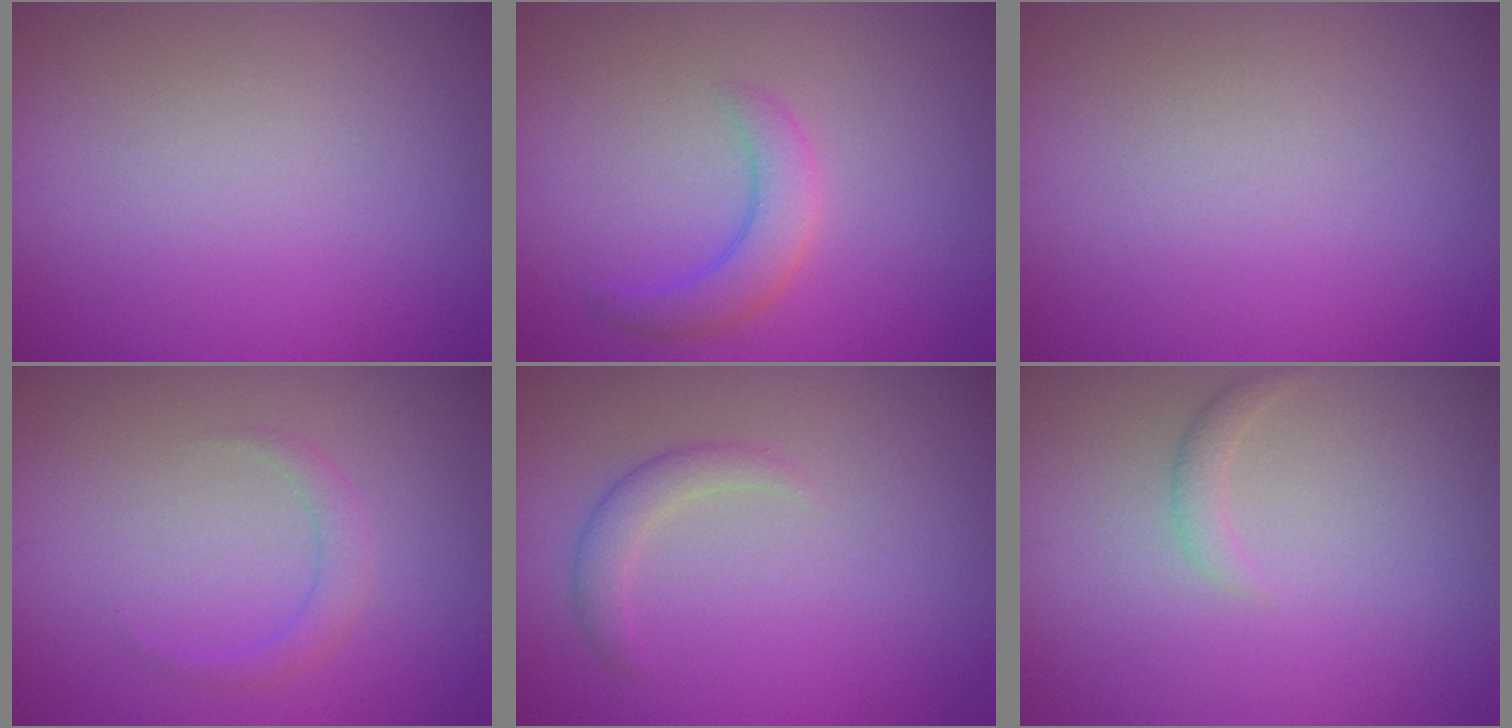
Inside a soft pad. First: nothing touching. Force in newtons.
{"total": 2.9, "press": 2.9, "slide": 0.2}
{"total": 0.0}
{"total": 1.5, "press": 1.5, "slide": 0.1}
{"total": 1.6, "press": 1.6, "slide": 0.1}
{"total": 1.1, "press": 1.1, "slide": 0.1}